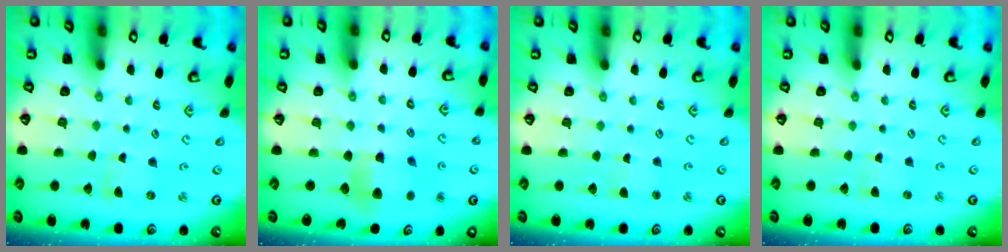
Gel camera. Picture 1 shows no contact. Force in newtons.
{"total": 6.4, "press": 6.3, "slide": 0.9}
{"total": 1.4, "press": 1.4, "slide": 0.0}
{"total": 0.6, "press": 0.6, "slide": 0.1}